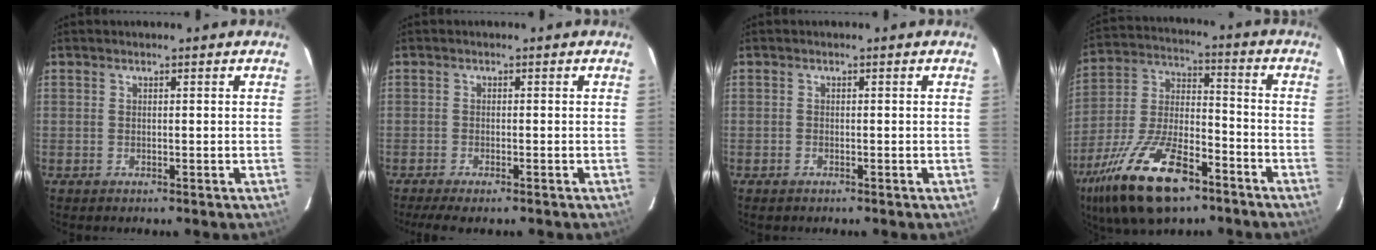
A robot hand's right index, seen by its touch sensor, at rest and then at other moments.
{"total": 4.8, "force": [-3.8, 0.7, 2.8], "torque": [-0.066, -0.019, -0.065]}
{"total": 0.8, "force": [-0.6, 0.4, 0.1], "torque": [-0.004, 0.001, -0.011]}
{"total": 21.5, "force": [-13.2, 8.9, 14.5], "torque": [-0.301, -0.018, -0.233]}